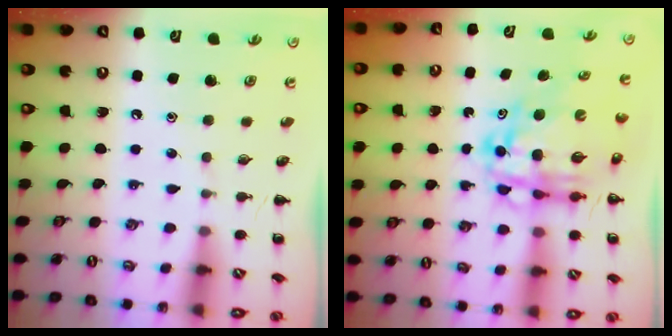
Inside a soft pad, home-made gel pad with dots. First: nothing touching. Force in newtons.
{"total": 10.2, "press": 9.8, "slide": 3.1}